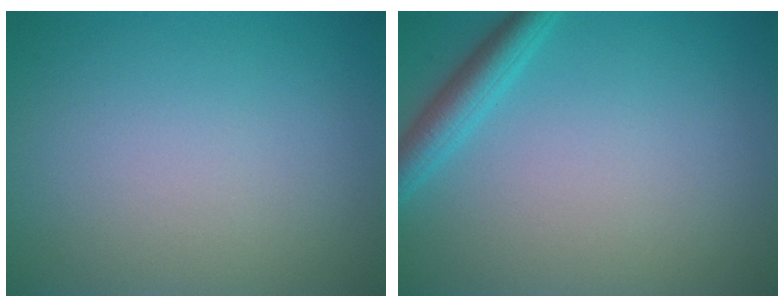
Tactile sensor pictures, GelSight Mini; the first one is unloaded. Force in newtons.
{"total": 2.8, "press": 2.8, "slide": 0.1}